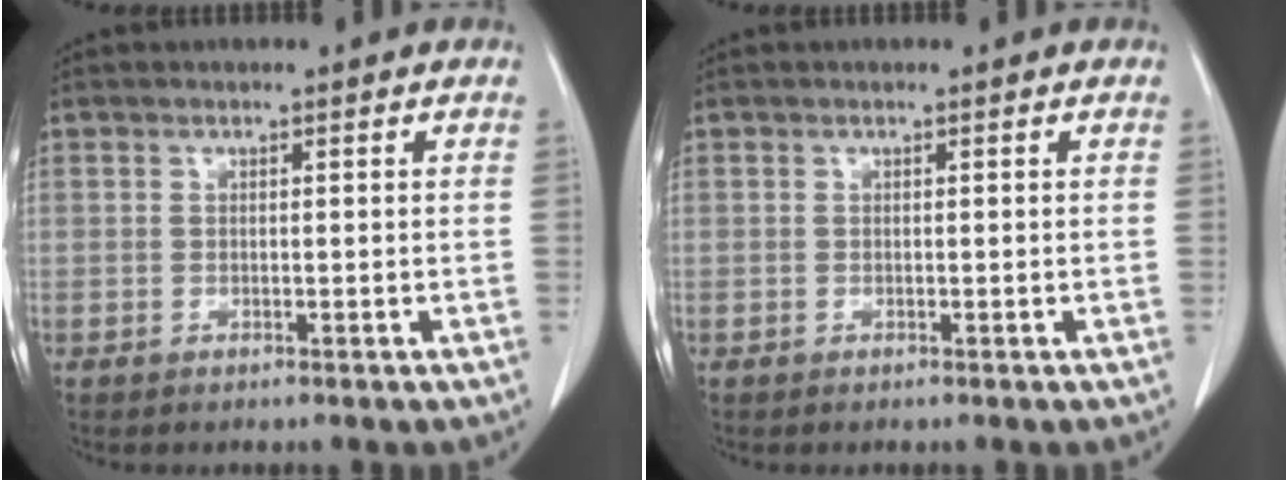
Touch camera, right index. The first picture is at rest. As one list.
[{"total": 0.0}]